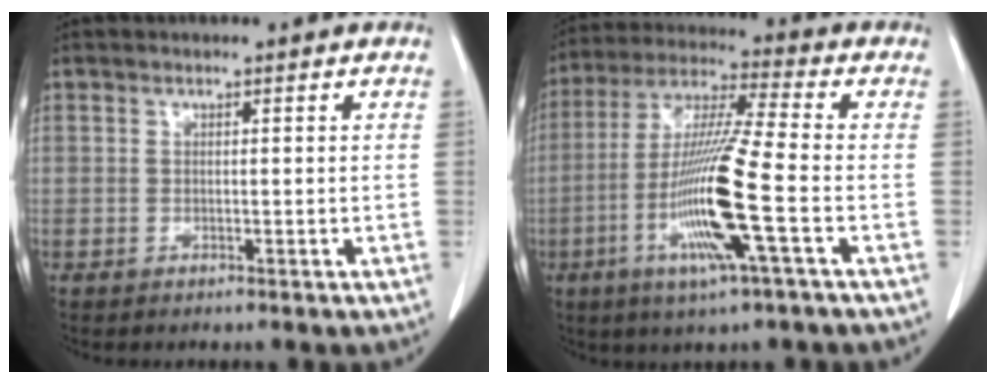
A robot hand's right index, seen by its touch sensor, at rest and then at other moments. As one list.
[{"total": 14.7, "force": [-4.4, -0.5, 14.1], "torque": [-0.290, -0.017, -0.090]}]